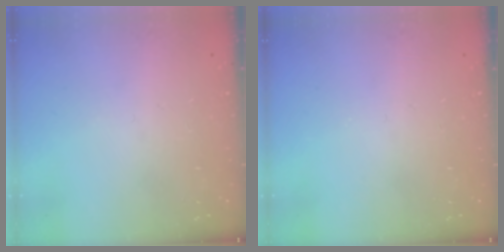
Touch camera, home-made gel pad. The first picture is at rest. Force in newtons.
{"total": 0.0}